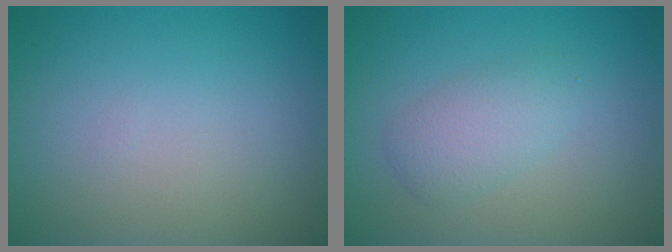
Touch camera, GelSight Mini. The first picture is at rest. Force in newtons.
{"total": 2.7, "press": 2.7, "slide": 0.1}